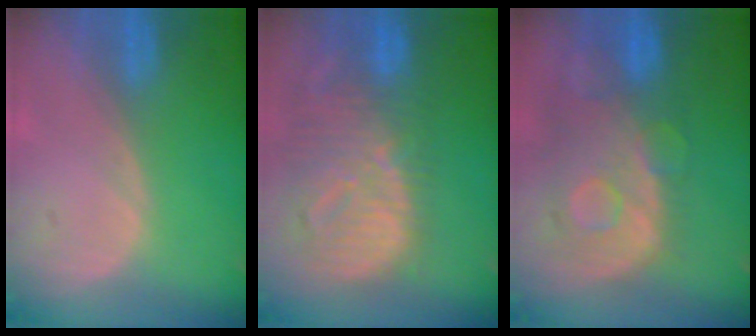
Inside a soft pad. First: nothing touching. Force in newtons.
{"total": 12.6, "press": 11.0, "slide": 6.2}
{"total": 11.2, "press": 9.7, "slide": 5.5}